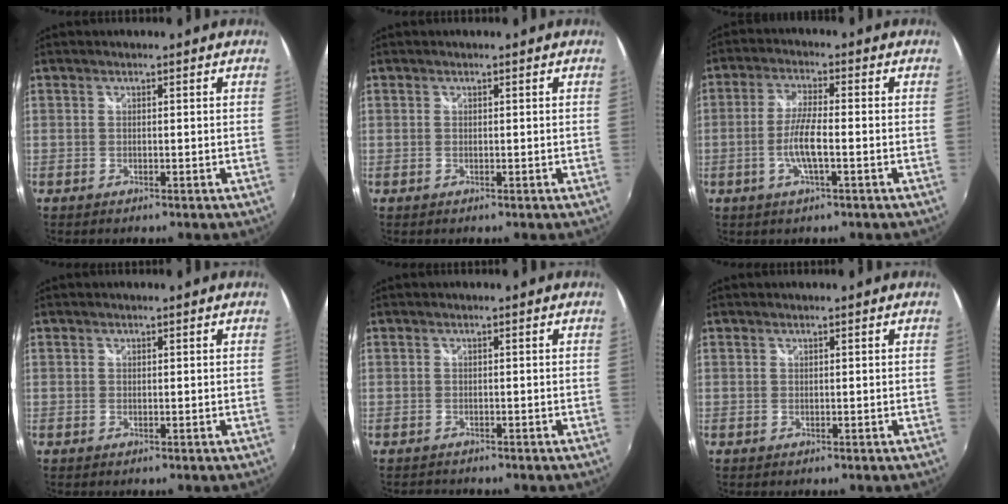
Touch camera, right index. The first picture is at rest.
{"total": 0.0}
{"total": 6.2, "force": [-1.8, 0.8, 5.8], "torque": [-0.119, -0.001, -0.036]}
{"total": 0.0}
{"total": 1.7, "force": [-1.6, 0.4, 0.1], "torque": [-0.006, -0.009, -0.024]}
{"total": 0.0}